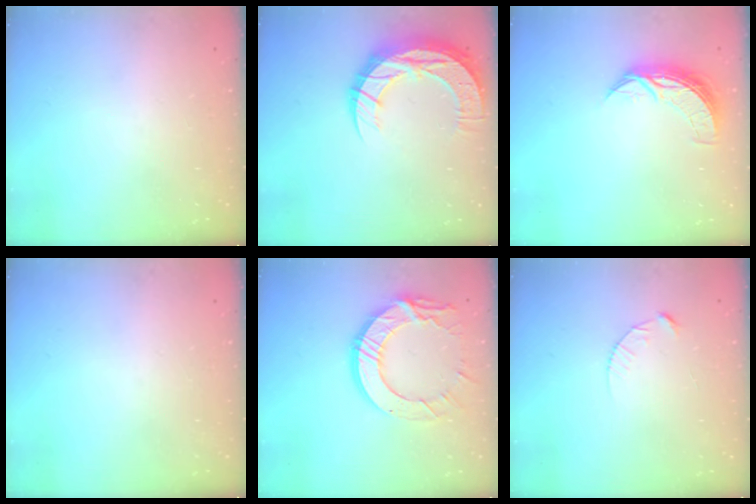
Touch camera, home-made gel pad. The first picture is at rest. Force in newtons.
{"total": 15.8, "press": 15.7, "slide": 1.1}
{"total": 7.5, "press": 7.5, "slide": 0.4}
{"total": 0.0}
{"total": 15.0, "press": 14.9, "slide": 1.5}
{"total": 3.7, "press": 3.7, "slide": 0.4}